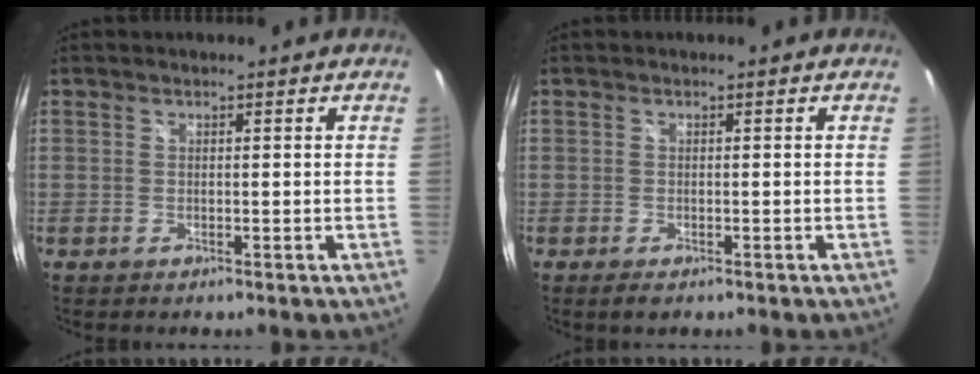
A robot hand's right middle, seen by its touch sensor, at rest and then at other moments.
{"total": 1.5, "force": [-1.0, 0.8, 0.8], "torque": [-0.015, -0.007, -0.018]}